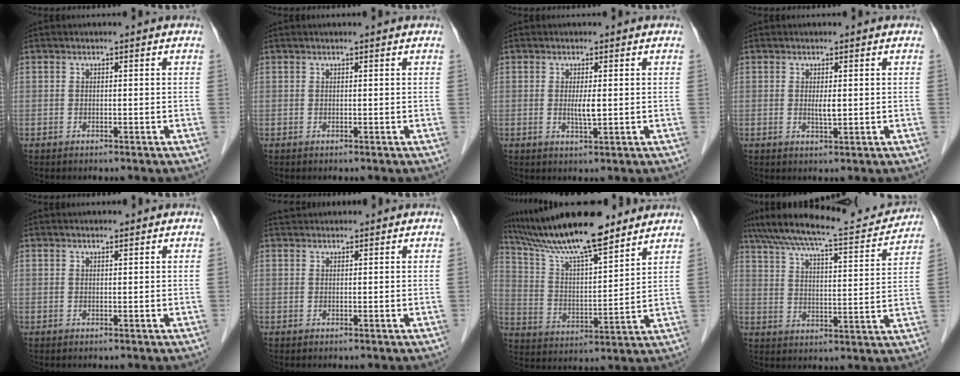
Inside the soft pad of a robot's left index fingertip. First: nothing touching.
{"total": 1.1, "force": [0.9, 0.0, 0.5], "torque": [-0.007, 0.015, 0.017]}
{"total": 2.3, "force": [0.1, 0.2, 2.2], "torque": [-0.046, -0.005, 0.004]}
{"total": 1.6, "force": [0.2, 0.3, 1.6], "torque": [-0.032, -0.004, 0.006]}
{"total": 1.0, "force": [0.9, 0.1, 0.5], "torque": [-0.010, 0.003, 0.017]}
{"total": 2.7, "force": [2.6, 0.5, 0.5], "torque": [-0.006, 0.033, 0.045]}
{"total": 16.7, "force": [14.1, 2.1, 8.7], "torque": [-0.156, 0.013, 0.249]}
{"total": 19.5, "force": [18.0, 1.6, 7.2], "torque": [-0.130, -0.003, 0.258]}